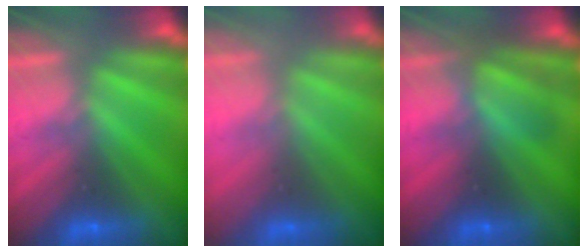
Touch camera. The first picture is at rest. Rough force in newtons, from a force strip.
{"total": 2.8}
{"total": 3.1}